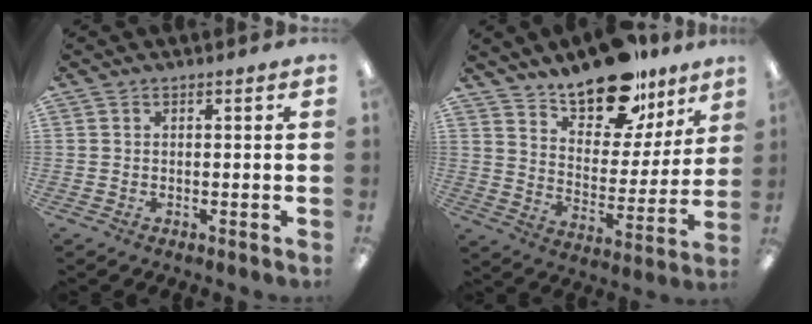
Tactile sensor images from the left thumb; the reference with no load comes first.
{"total": 17.1, "force": [13.9, 7.0, 7.2], "torque": [-0.112, -0.098, 0.244]}